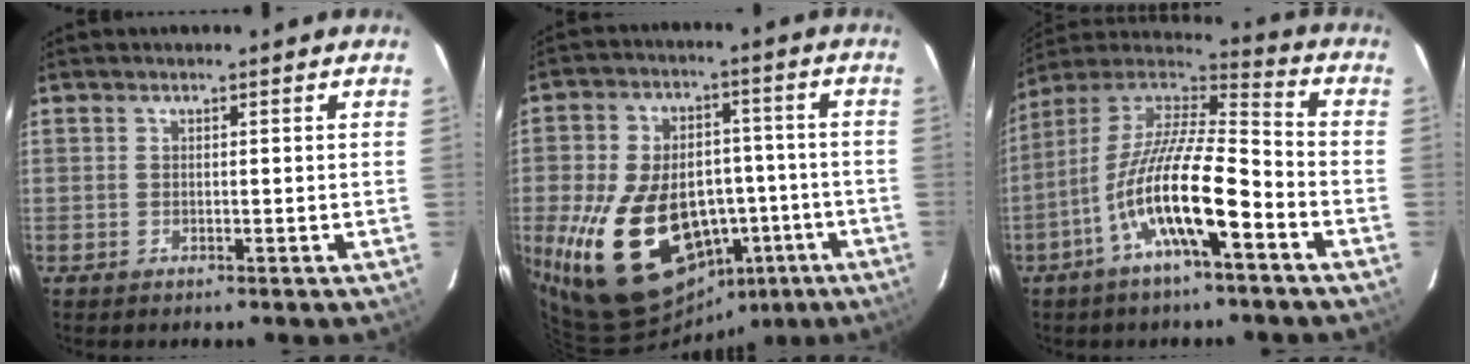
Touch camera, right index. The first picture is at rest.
{"total": 25.5, "force": [-7.9, 17.2, 17.0], "torque": [-0.356, 0.018, -0.089]}
{"total": 16.9, "force": [-7.6, 3.6, 14.7], "torque": [-0.268, -0.015, -0.149]}